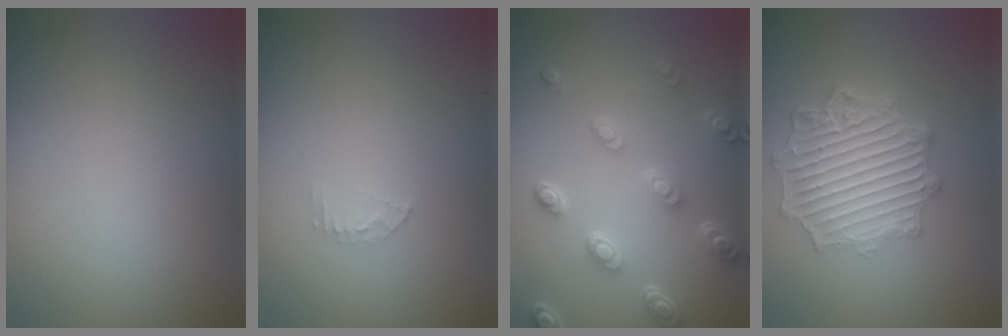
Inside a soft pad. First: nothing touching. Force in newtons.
{"total": 0.9, "press": 0.9, "slide": 0.1}
{"total": 5.0, "press": 3.7, "slide": 3.3}
{"total": 6.9, "press": 5.2, "slide": 4.6}